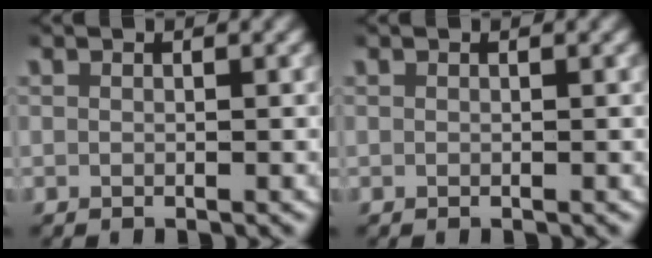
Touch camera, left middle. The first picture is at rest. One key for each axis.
{"total": 0.0}